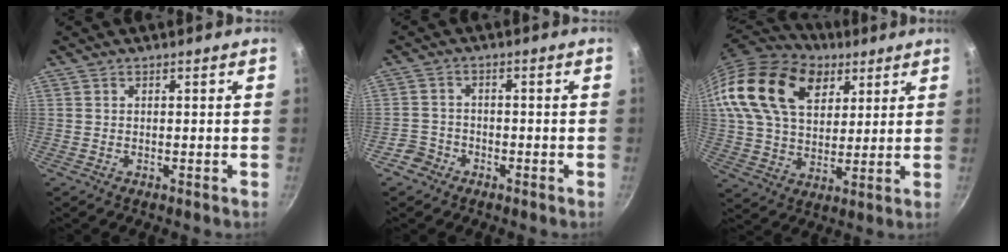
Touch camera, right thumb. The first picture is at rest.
{"total": 3.6, "force": [-2.4, 2.6, 0.4], "torque": [0.004, 0.032, -0.044]}
{"total": 23.0, "force": [10.9, 14.6, 14.1], "torque": [-0.239, -0.010, 0.194]}